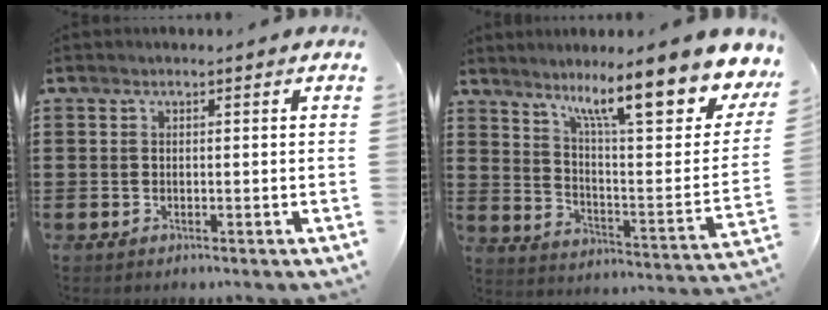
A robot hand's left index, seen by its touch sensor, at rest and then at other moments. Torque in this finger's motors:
{"motor_torque": [1.94, -0.20, 1.05, 0.21]}